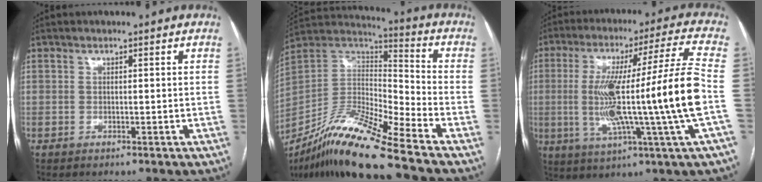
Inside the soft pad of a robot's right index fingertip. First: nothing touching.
{"total": 18.4, "force": [-13.6, 0.2, 12.3], "torque": [-0.246, -0.007, -0.250]}
{"total": 20.4, "force": [-2.2, -1.8, 20.2], "torque": [-0.337, 0.000, -0.050]}